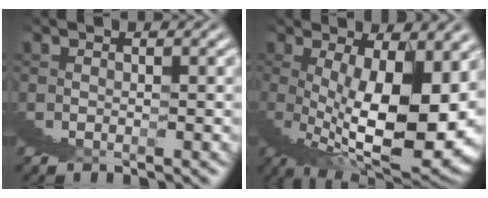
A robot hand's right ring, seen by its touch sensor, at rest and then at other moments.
{"total": 12.9, "force": [1.0, 3.6, 12.3], "torque": [-0.166, 0.001, 0.020]}